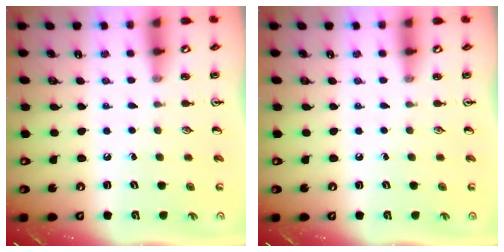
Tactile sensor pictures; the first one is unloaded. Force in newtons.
{"total": 0.0}